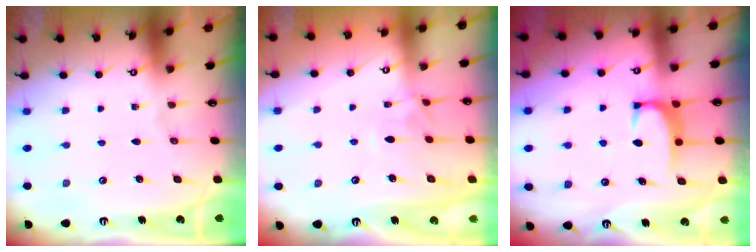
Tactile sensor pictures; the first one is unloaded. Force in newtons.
{"total": 1.3, "press": 1.0, "slide": 0.8}
{"total": 1.8, "press": 1.7, "slide": 0.5}